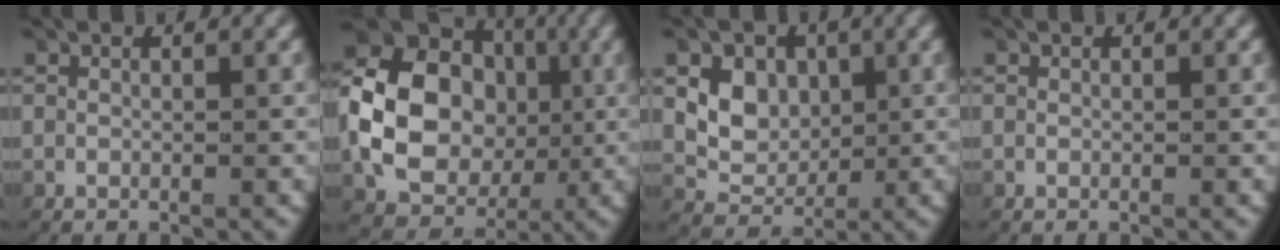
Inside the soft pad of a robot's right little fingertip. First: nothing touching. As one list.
[{"total": 13.2, "force": [0.8, 10.7, 7.6], "torque": [-0.172, -0.015, 0.018]}, {"total": 4.6, "force": [0.5, 3.8, 2.5], "torque": [-0.042, -0.006, 0.015]}, {"total": 0.0}]